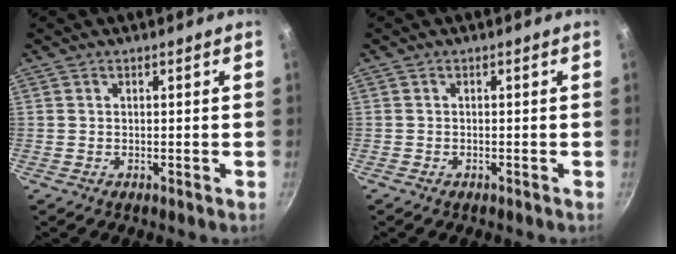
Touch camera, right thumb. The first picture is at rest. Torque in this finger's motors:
{"motor_torque": [-0.18, 0.00, -0.48, 0.53, -0.03]}